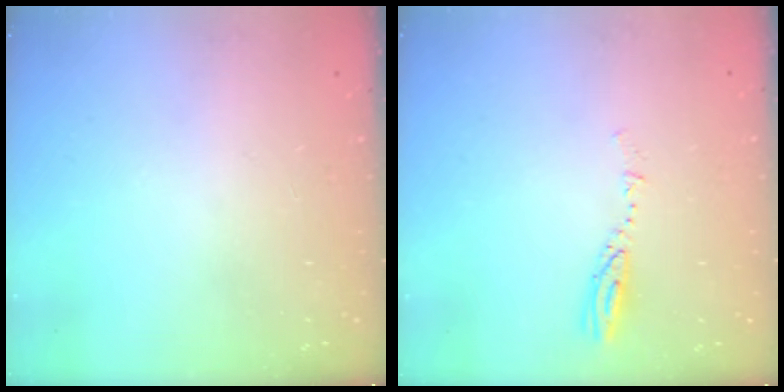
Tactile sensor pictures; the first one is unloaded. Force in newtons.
{"total": 3.7, "press": 3.7, "slide": 0.1}